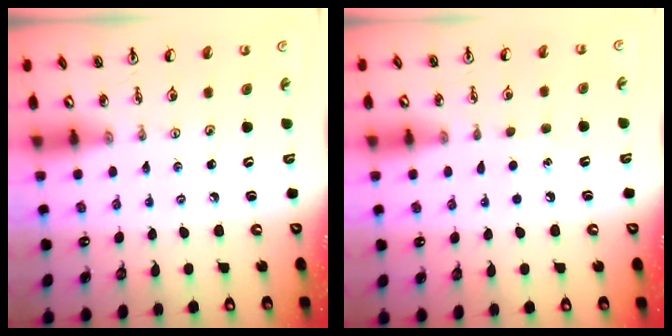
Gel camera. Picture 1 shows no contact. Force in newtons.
{"total": 4.3, "press": 4.2, "slide": 0.6}